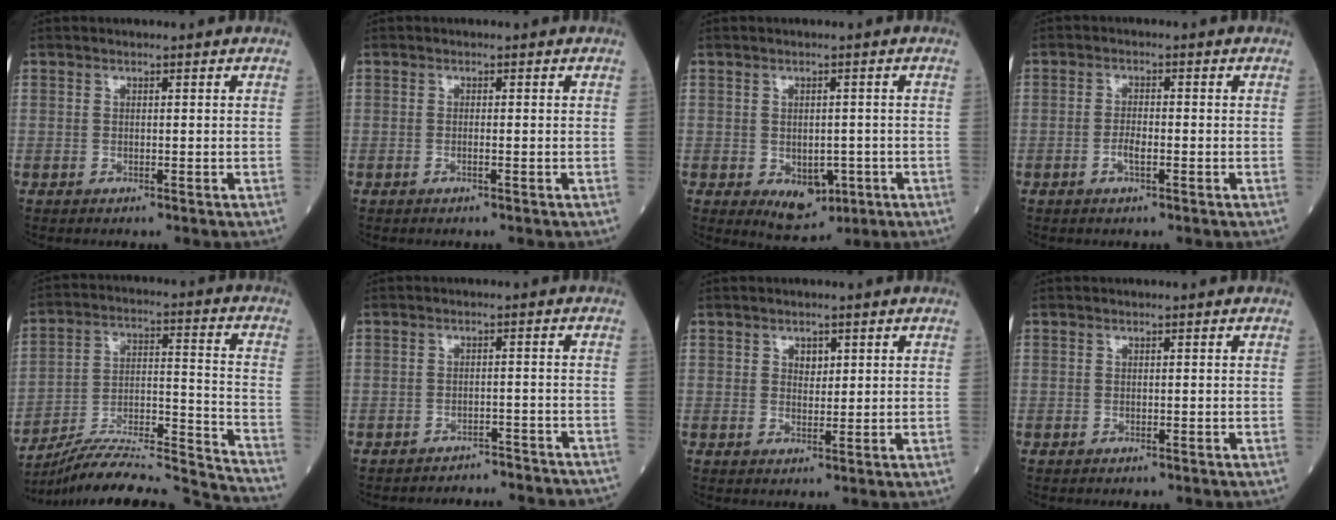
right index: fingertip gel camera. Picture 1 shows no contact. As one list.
[{"total": 0.5, "force": [-0.3, -0.1, 0.4], "torque": [-0.009, 0.001, -0.006]}, {"total": 4.2, "force": [-1.4, 2.8, 2.9], "torque": [-0.034, -0.002, -0.009]}, {"total": 2.3, "force": [-0.8, 0.6, 2.0], "torque": [-0.036, 0.002, -0.014]}, {"total": 22.2, "force": [-21.5, -0.8, 5.7], "torque": [-0.092, 0.016, -0.334]}, {"total": 11.2, "force": [-10.9, 2.3, 1.8], "torque": [-0.017, 0.009, -0.115]}, {"total": 1.8, "force": [0.8, 1.2, 1.0], "torque": [-0.011, -0.002, 0.013]}, {"total": 0.7, "force": [-0.7, 0.2, 0.2], "torque": [-0.009, -0.002, -0.011]}]